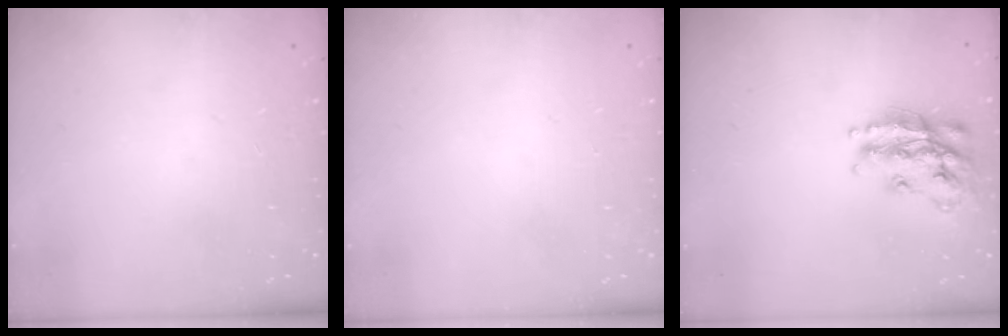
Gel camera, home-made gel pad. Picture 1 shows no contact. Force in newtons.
{"total": 0.0}
{"total": 18.8, "press": 18.7, "slide": 1.2}